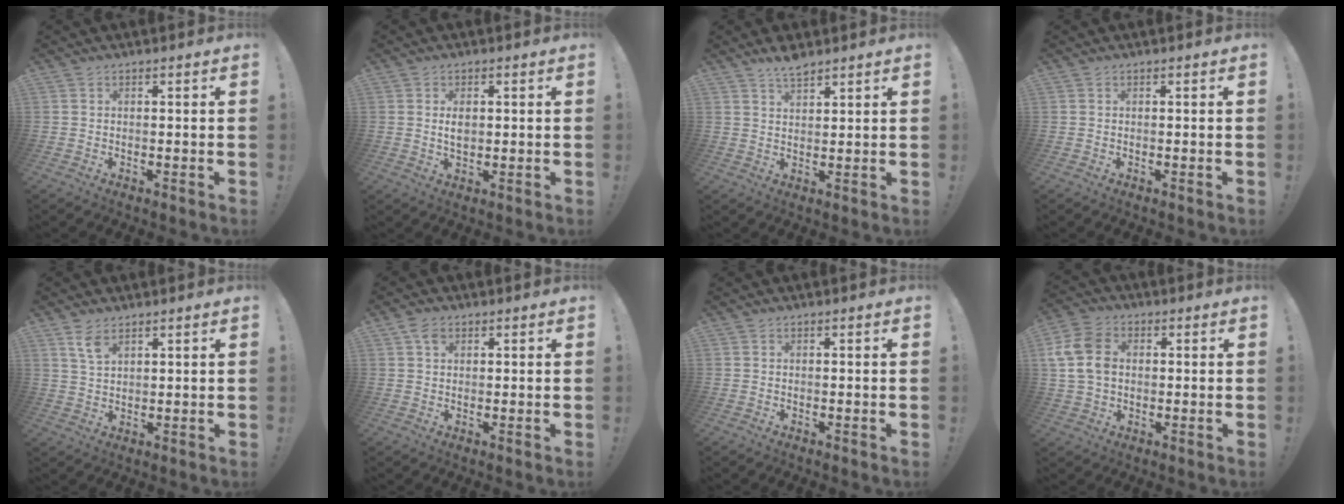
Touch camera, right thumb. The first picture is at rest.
{"total": 3.3, "force": [0.5, 1.9, 2.6], "torque": [-0.037, -0.001, 0.006]}
{"total": 4.8, "force": [4.1, 1.2, 2.3], "torque": [-0.029, -0.028, 0.069]}
{"total": 0.0}
{"total": 5.3, "force": [3.5, 2.5, 3.1], "torque": [-0.053, -0.019, 0.064]}
{"total": 2.9, "force": [1.4, 2.0, 1.6], "torque": [-0.021, -0.003, 0.025]}
{"total": 0.0}
{"total": 11.8, "force": [1.9, 8.9, 7.5], "torque": [-0.152, 0.006, 0.040]}